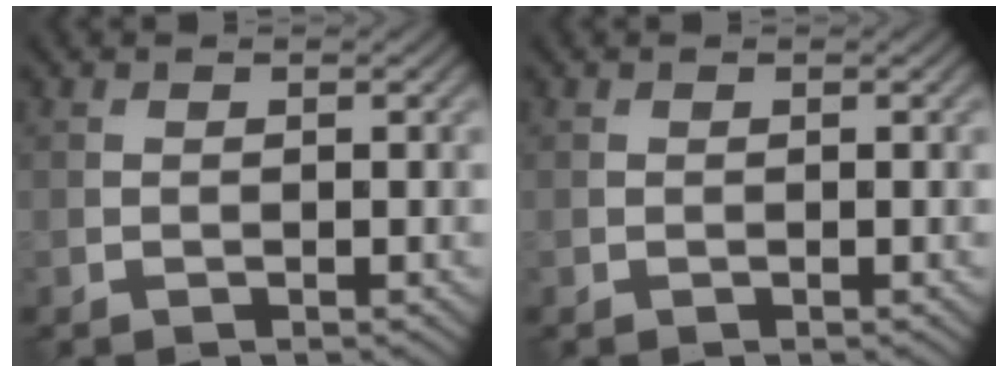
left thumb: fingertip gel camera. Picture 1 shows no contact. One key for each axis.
{"total": 0.0}